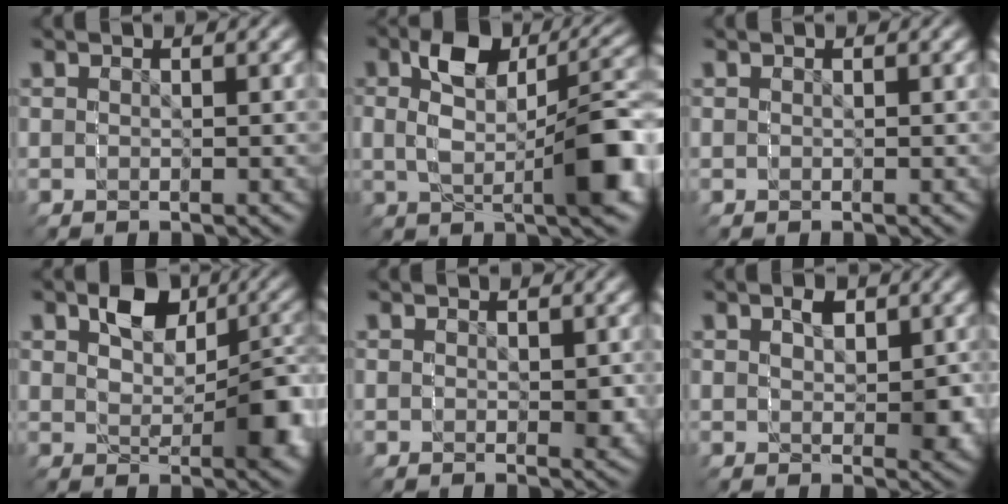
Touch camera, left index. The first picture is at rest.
{"total": 6.4, "force": [-0.7, 3.6, 5.3], "torque": [-0.086, 0.003, -0.018]}
{"total": 0.0}
{"total": 5.8, "force": [0.9, 4.9, 3.0], "torque": [-0.058, -0.011, 0.011]}
{"total": 0.7, "force": [0.4, 0.6, 0.1], "torque": [0.008, 0.000, 0.004]}
{"total": 1.9, "force": [0.6, 1.6, 0.8], "torque": [0.002, -0.004, 0.009]}